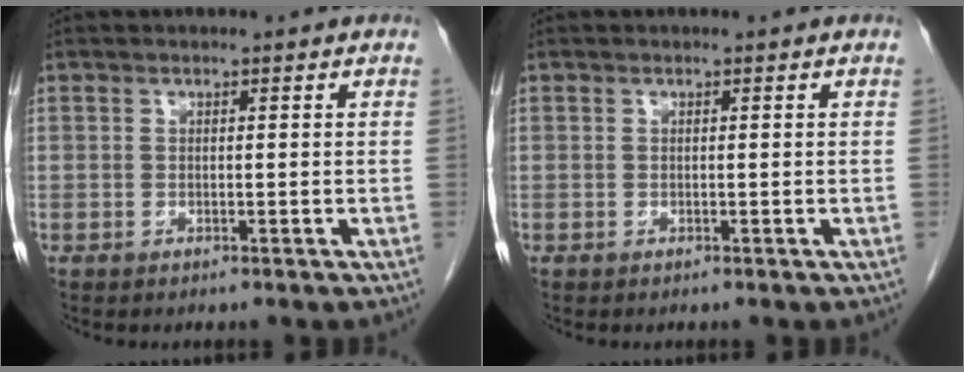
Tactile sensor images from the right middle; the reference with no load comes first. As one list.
[{"total": 0.0}]